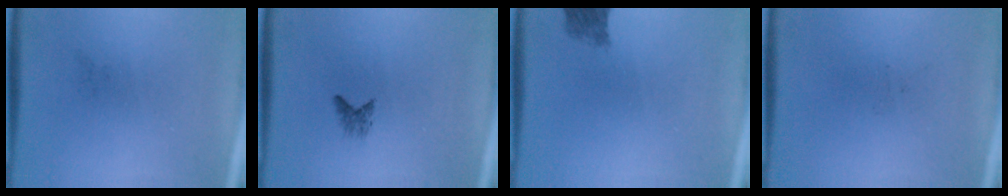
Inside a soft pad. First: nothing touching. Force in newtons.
{"total": 1.1}
{"total": 2.7}
{"total": 0.0}